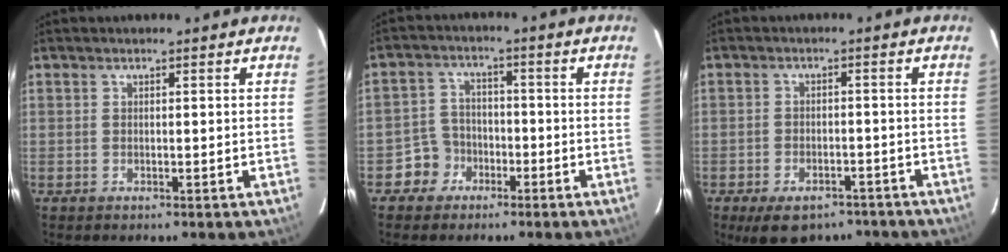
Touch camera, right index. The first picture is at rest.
{"total": 5.4, "force": [-2.9, 4.5, 0.0], "torque": [-0.007, 0.025, -0.052]}
{"total": 10.4, "force": [-7.5, 5.4, 4.8], "torque": [-0.098, 0.002, -0.099]}